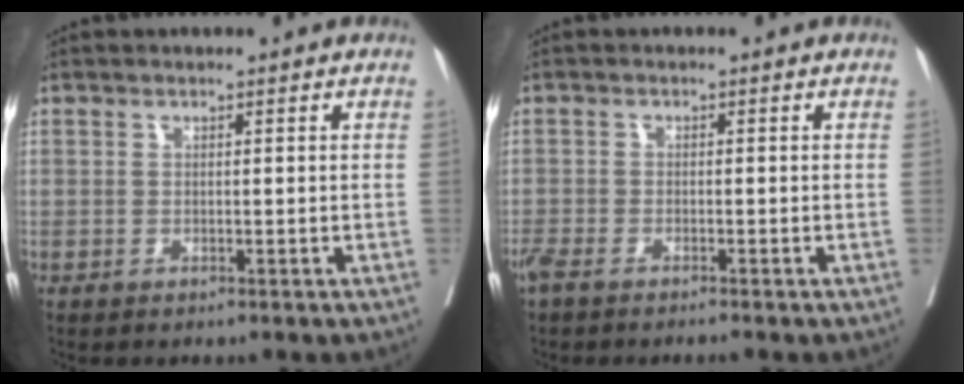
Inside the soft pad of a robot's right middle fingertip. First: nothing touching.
{"total": 3.4, "force": [-2.9, 0.3, 1.8], "torque": [-0.034, -0.005, -0.052]}